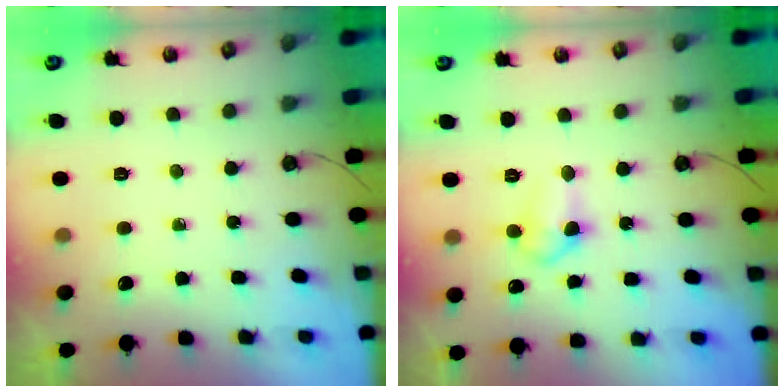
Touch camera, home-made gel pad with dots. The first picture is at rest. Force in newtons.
{"total": 8.3, "press": 7.4, "slide": 3.8}